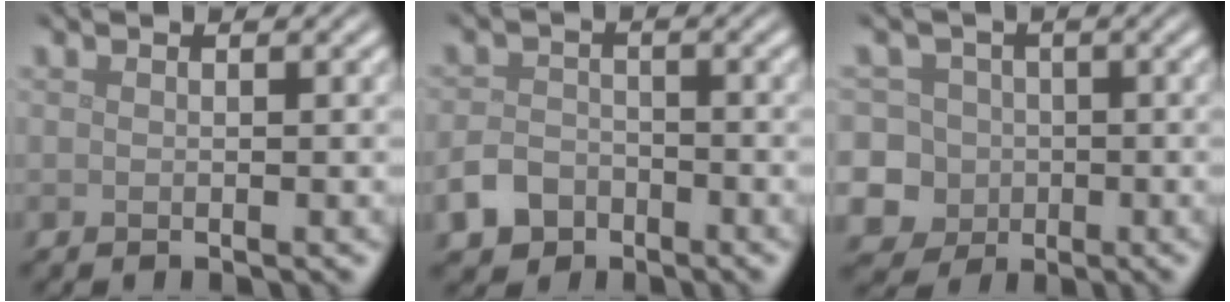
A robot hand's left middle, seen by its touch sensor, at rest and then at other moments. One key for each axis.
{"total": 3.4, "fx": -2.1, "fy": 2.3, "fz": 1.2, "tx": -0.025, "ty": -0.003, "tz": -0.044}
{"total": 8.3, "fx": -1.0, "fy": 7.8, "fz": 2.5, "tx": -0.054, "ty": 0.025, "tz": -0.058}